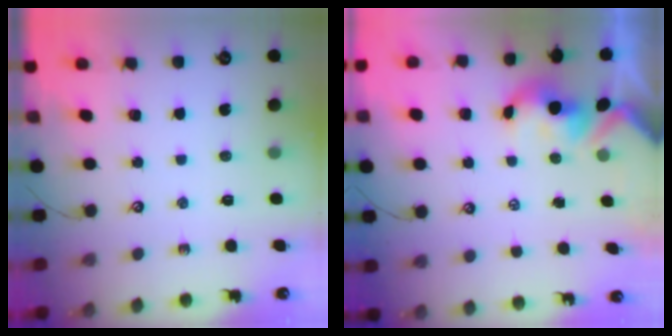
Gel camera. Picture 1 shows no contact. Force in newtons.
{"total": 1.3, "press": 1.2, "slide": 0.6}